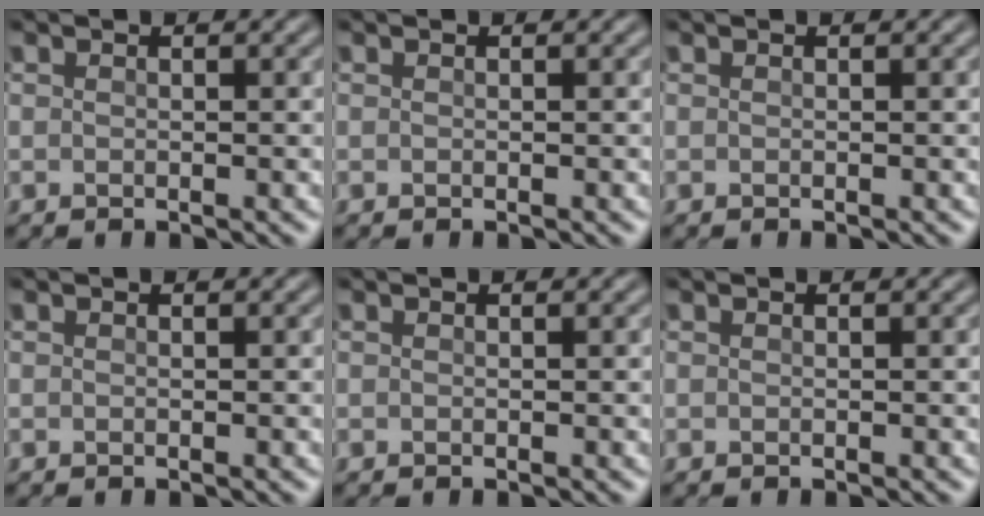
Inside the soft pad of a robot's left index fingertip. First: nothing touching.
{"total": 0.0}
{"total": 0.0}
{"total": 0.0}
{"total": 0.0}
{"total": 0.0}